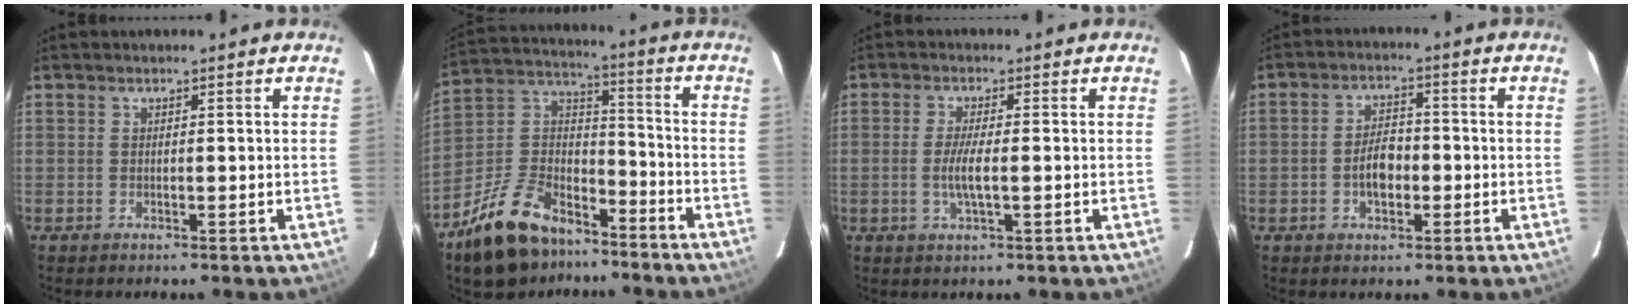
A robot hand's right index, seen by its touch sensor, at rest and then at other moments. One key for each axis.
{"total": 19.5, "fx": -13.2, "fy": 10.5, "fz": 9.8, "tx": -0.219, "ty": 0.029, "tz": -0.214}
{"total": 4.2, "fx": -0.7, "fy": 0.6, "fz": 4.1, "tx": -0.079, "ty": -0.006, "tz": -0.012}
{"total": 5.4, "fx": -1.4, "fy": 3.3, "fz": 4.0, "tx": -0.077, "ty": 0.010, "tz": -0.018}